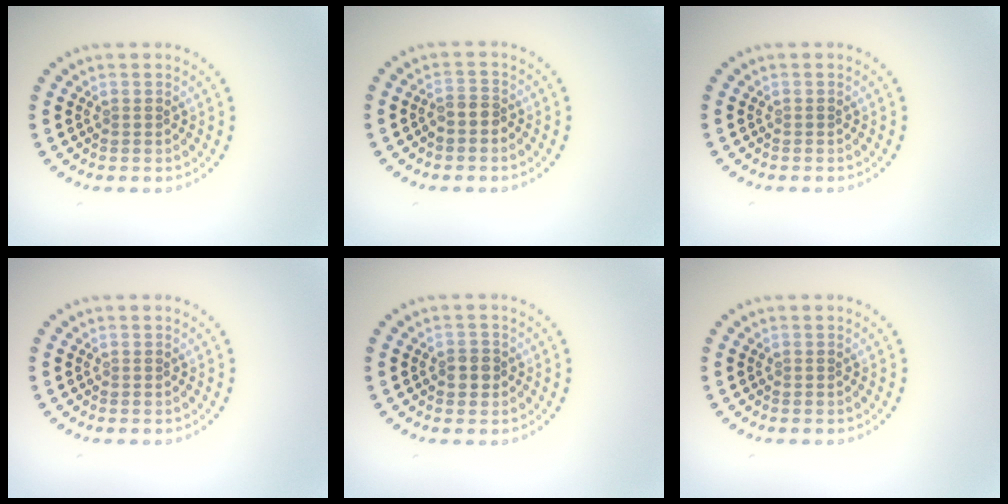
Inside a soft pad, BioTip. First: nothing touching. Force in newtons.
{"total": 1.7, "press": 1.5, "slide": 0.9}
{"total": 0.0}
{"total": 0.0}
{"total": 1.7, "press": 1.6, "slide": 0.6}
{"total": 0.0}